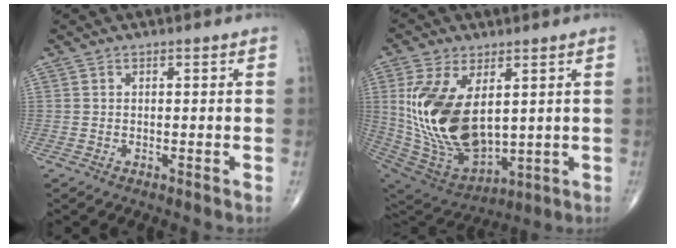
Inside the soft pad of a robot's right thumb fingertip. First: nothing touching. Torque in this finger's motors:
{"motor_torque": [0.38, 0.60, 1.76, 1.01, 0.27]}